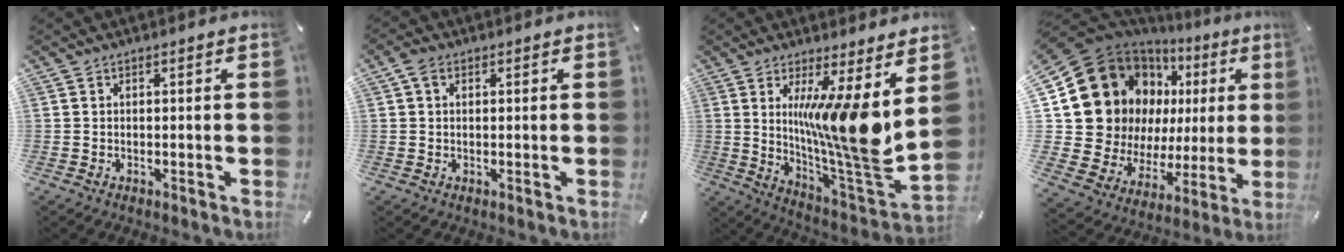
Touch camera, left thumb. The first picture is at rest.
{"total": 2.7, "force": [0.8, 1.9, 1.8], "torque": [-0.039, 0.006, 0.013]}
{"total": 17.0, "force": [4.1, 1.3, 16.5], "torque": [-0.275, -0.063, 0.056]}
{"total": 22.1, "force": [6.8, 17.2, 12.1], "torque": [-0.226, -0.060, 0.154]}